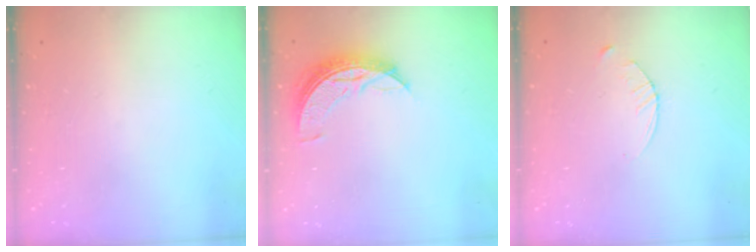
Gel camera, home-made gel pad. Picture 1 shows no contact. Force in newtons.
{"total": 8.2, "press": 8.1, "slide": 0.3}
{"total": 2.9, "press": 2.9, "slide": 0.4}